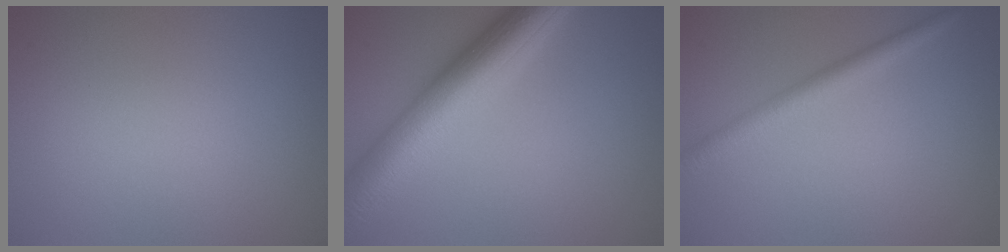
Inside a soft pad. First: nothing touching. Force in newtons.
{"total": 9.2, "press": 9.1, "slide": 0.3}
{"total": 2.5, "press": 2.5, "slide": 0.1}